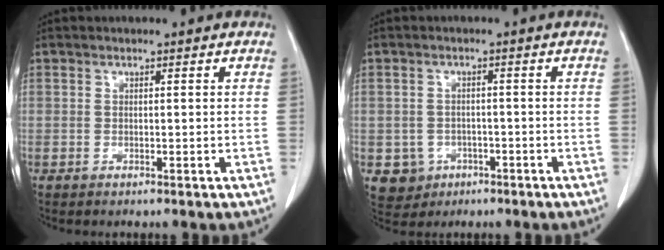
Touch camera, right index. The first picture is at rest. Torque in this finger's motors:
{"motor_torque": [0.00, -0.03, -0.24, -0.10]}